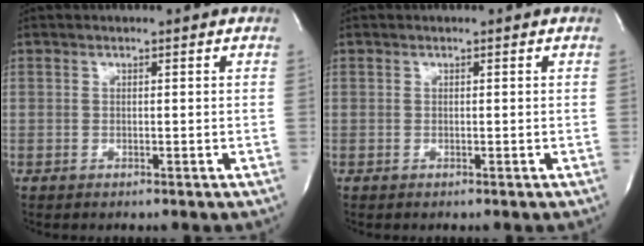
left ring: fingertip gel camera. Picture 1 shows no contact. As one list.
[{"total": 0.0}]